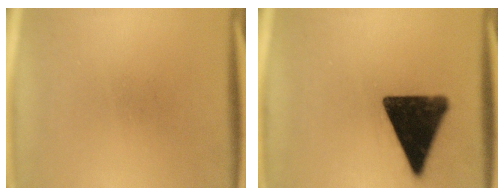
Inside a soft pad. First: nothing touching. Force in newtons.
{"total": 15.7}